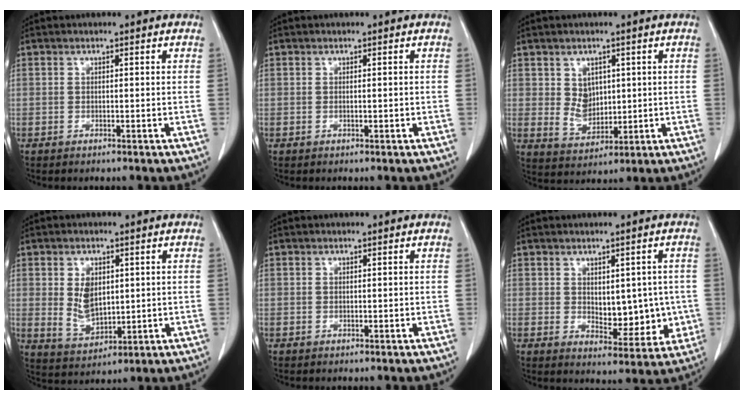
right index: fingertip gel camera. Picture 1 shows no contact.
{"total": 0.7, "force": [-0.1, 0.2, 0.7], "torque": [-0.016, 0.003, 0.003]}
{"total": 5.6, "force": [1.1, 4.4, 3.4], "torque": [-0.062, 0.006, 0.037]}
{"total": 6.9, "force": [1.0, 4.4, 5.2], "torque": [-0.106, 0.003, 0.036]}
{"total": 0.0}
{"total": 8.9, "force": [0.0, 4.9, 7.4], "torque": [-0.086, 0.006, 0.017]}